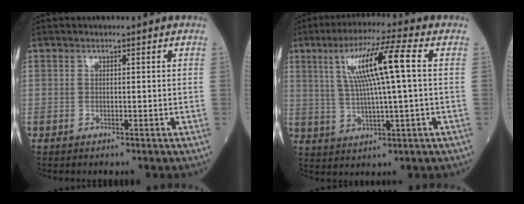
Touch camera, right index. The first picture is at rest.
{"total": 10.8, "force": [2.6, -0.1, 10.5], "torque": [-0.196, 0.016, 0.048]}